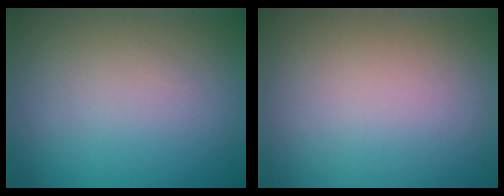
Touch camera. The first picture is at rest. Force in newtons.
{"total": 0.0}